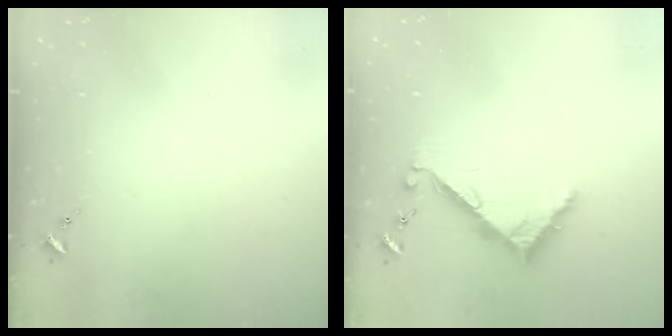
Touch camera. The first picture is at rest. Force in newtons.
{"total": 6.7, "press": 6.6, "slide": 0.6}